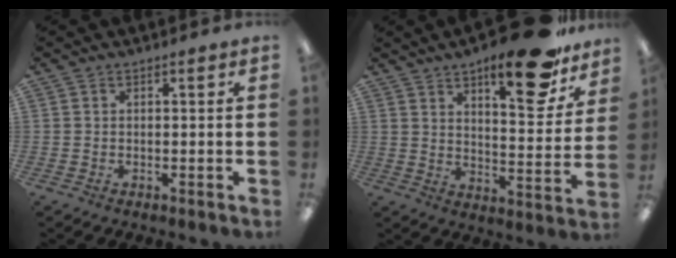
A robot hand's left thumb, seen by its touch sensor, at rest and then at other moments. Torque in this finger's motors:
{"motor_torque": [0.36, 0.50, 1.26, -1.51, 0.30]}